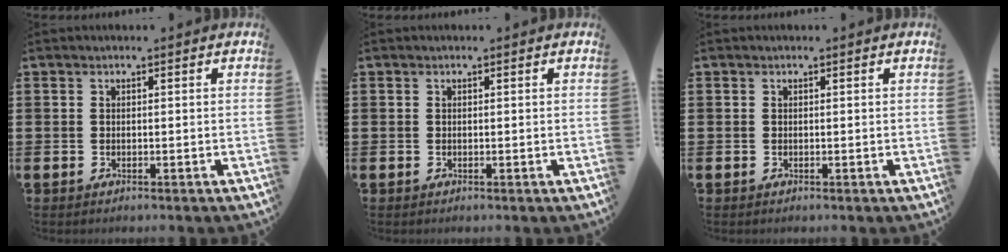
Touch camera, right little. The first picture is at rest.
{"total": 0.0}
{"total": 0.0}